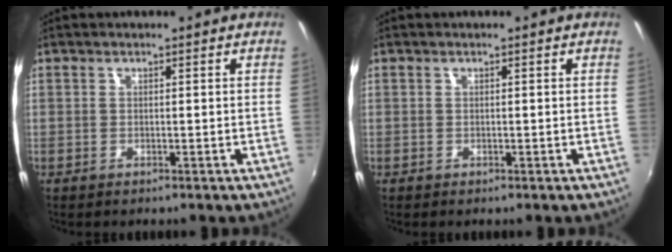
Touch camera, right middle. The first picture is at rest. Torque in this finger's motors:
{"motor_torque": [0.14, -0.23, -0.01, 0.00]}